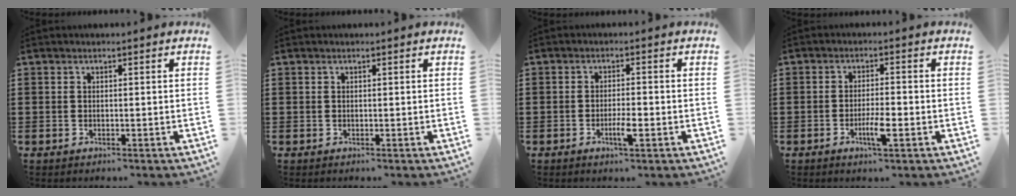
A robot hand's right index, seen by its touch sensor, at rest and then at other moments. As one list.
[{"total": 0.0}, {"total": 3.2, "force": [-1.4, 0.5, 2.9], "torque": [-0.056, -0.002, -0.027]}, {"total": 4.2, "force": [-1.8, 0.8, 3.7], "torque": [-0.068, -0.001, -0.033]}]